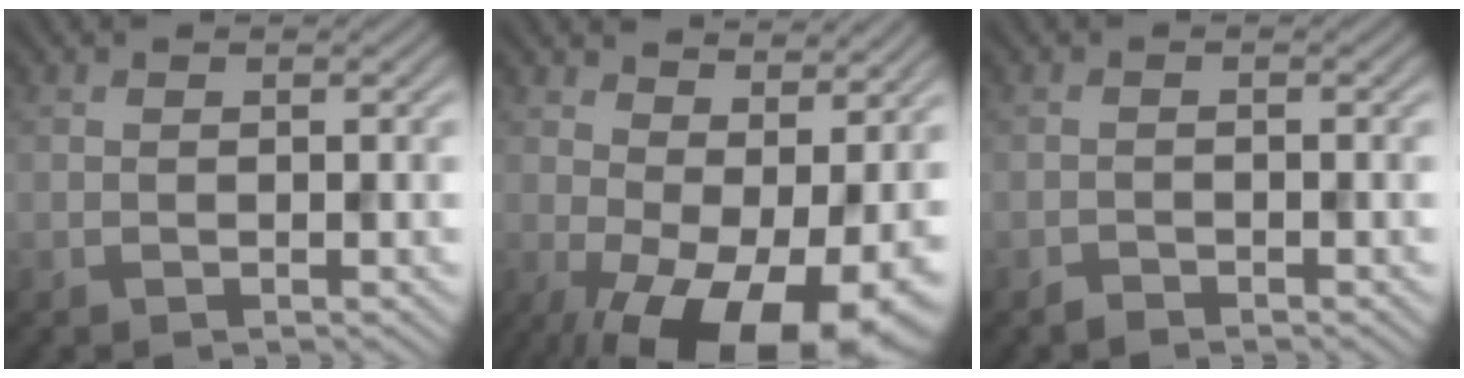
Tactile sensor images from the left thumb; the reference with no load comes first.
{"total": 15.8, "force": [-2.1, 7.7, 13.6], "torque": [-0.206, -0.018, -0.004]}
{"total": 0.9, "force": [-0.8, 0.2, 0.1], "torque": [-0.001, 0.000, -0.018]}